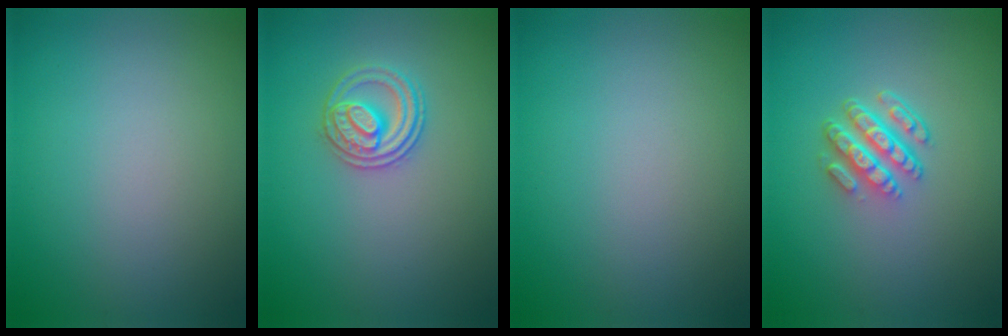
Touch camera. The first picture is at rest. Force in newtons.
{"total": 2.6, "press": 2.6, "slide": 0.5}
{"total": 0.0}
{"total": 4.3, "press": 3.0, "slide": 3.0}